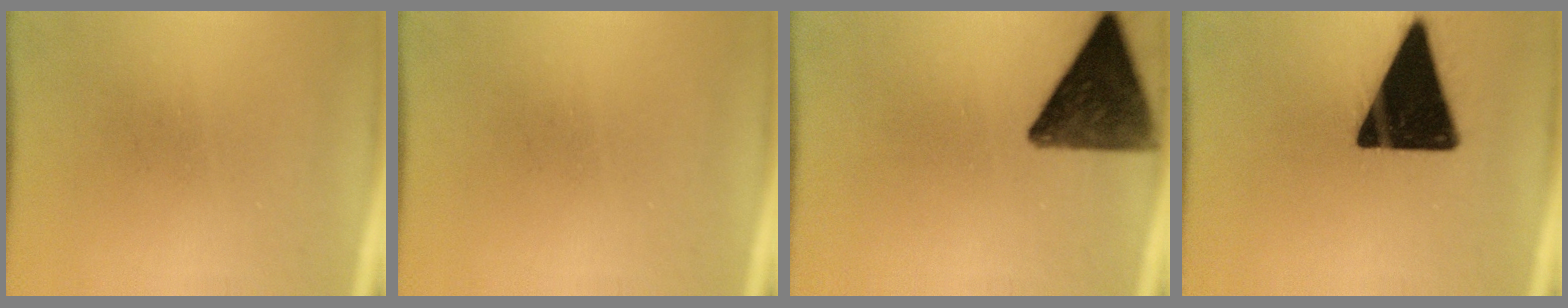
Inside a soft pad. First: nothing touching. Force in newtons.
{"total": 0.0}
{"total": 12.4}
{"total": 19.9}